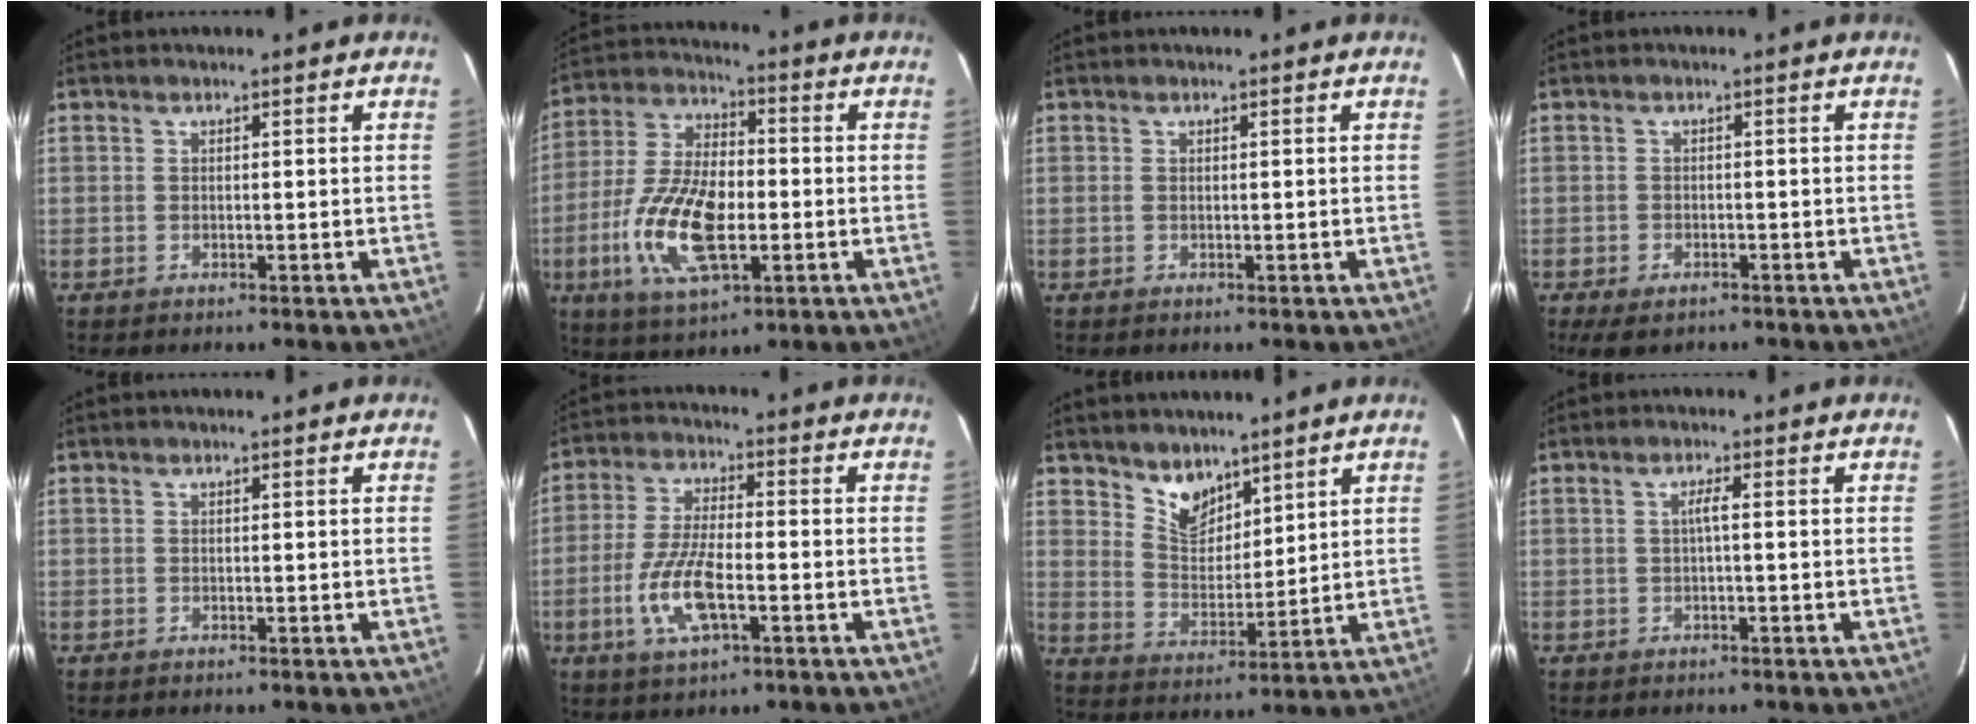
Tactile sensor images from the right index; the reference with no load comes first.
{"total": 16.2, "force": [-4.1, 7.2, 13.9], "torque": [-0.293, -0.006, -0.075]}
{"total": 0.0}
{"total": 5.0, "force": [-3.6, 2.5, 2.6], "torque": [-0.059, -0.017, -0.055]}
{"total": 0.0}
{"total": 10.4, "force": [-3.5, 3.5, 9.2], "torque": [-0.196, -0.005, -0.068]}
{"total": 7.2, "force": [5.5, 3.8, 2.6], "torque": [-0.036, 0.000, 0.109]}
{"total": 1.4, "force": [-0.1, -0.1, 1.4], "torque": [-0.025, 0.004, -0.003]}